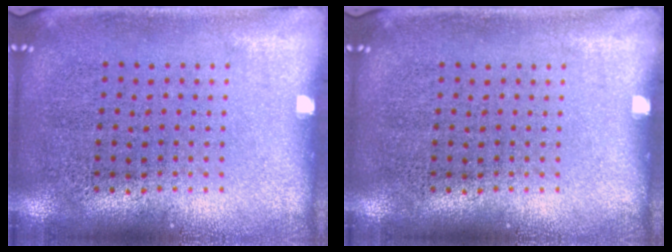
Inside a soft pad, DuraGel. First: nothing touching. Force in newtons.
{"total": 0.0}